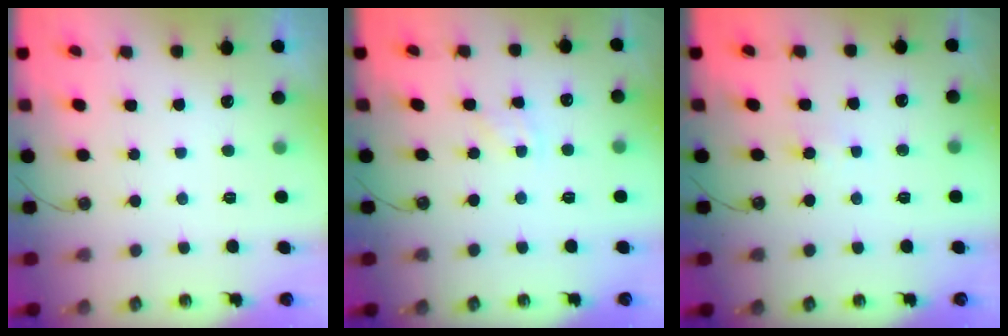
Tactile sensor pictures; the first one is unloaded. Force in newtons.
{"total": 2.4, "press": 2.4, "slide": 0.4}
{"total": 3.6, "press": 3.5, "slide": 0.4}